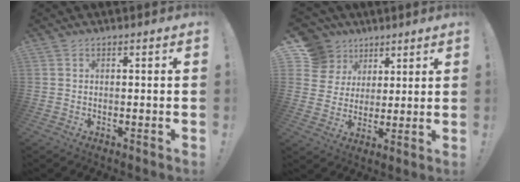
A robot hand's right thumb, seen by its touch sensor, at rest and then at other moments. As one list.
[{"total": 12.0, "force": [5.8, 10.1, 2.9], "torque": [-0.042, -0.030, 0.119]}]